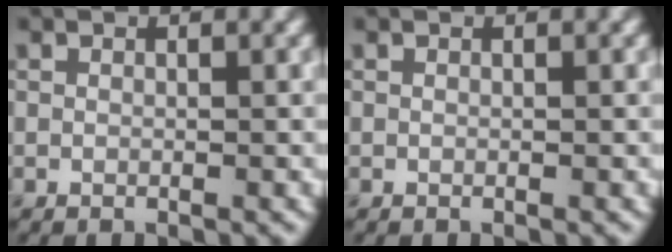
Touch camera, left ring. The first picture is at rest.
{"total": 0.0}